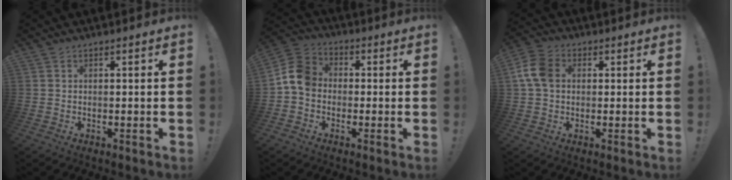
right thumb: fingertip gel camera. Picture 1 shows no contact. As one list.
[{"total": 10.1, "force": [-1.1, 8.0, 6.1], "torque": [-0.104, 0.031, -0.012]}, {"total": 9.6, "force": [1.5, 7.2, 6.2], "torque": [-0.125, 0.013, 0.032]}]